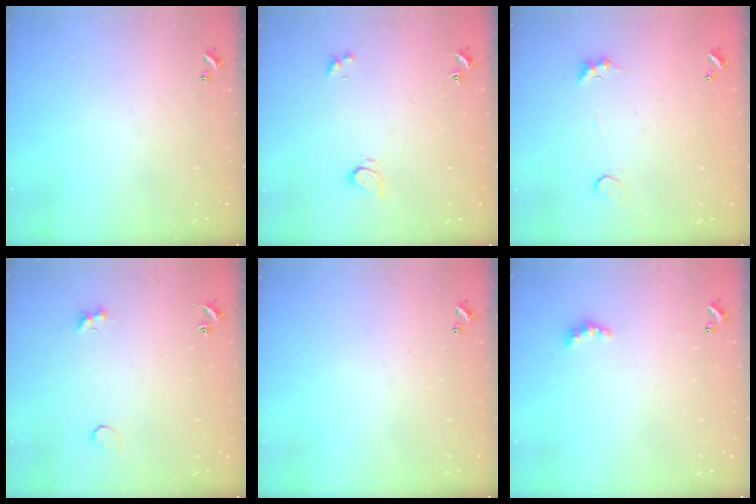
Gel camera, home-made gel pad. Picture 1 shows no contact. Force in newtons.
{"total": 1.5, "press": 1.4, "slide": 0.4}
{"total": 2.7, "press": 2.6, "slide": 0.8}
{"total": 2.9, "press": 2.8, "slide": 0.8}
{"total": 0.0}
{"total": 2.5, "press": 2.5, "slide": 0.6}